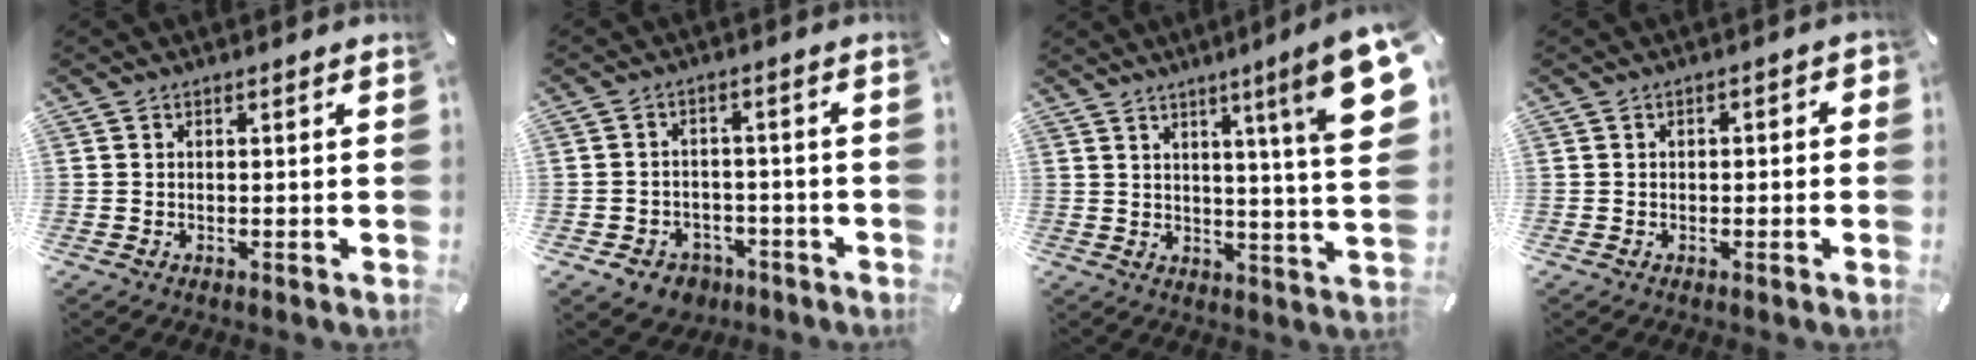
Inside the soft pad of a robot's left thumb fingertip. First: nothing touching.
{"total": 5.8, "force": [-3.2, 4.5, 1.6], "torque": [-0.037, 0.022, -0.057]}
{"total": 15.5, "force": [6.9, 0.7, 13.9], "torque": [-0.206, -0.042, 0.095]}
{"total": 1.7, "force": [-0.6, 1.0, 1.2], "torque": [-0.020, 0.006, -0.013]}